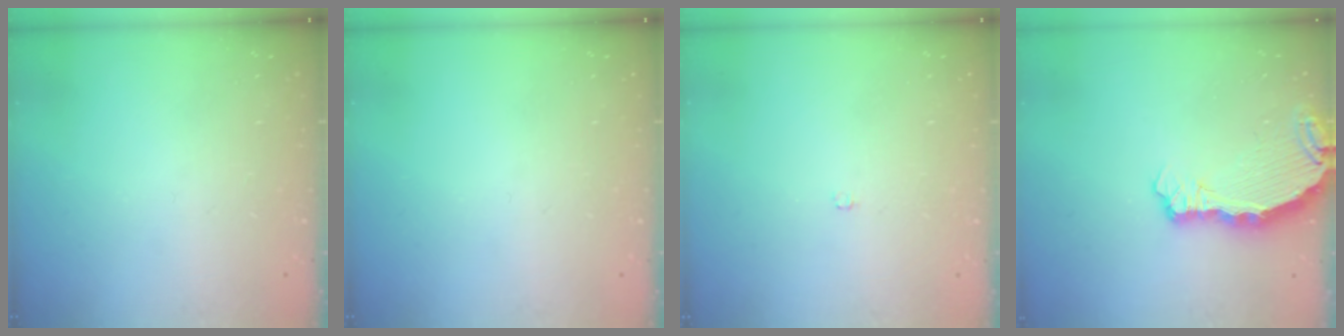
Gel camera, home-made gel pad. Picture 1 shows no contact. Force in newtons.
{"total": 0.0}
{"total": 1.9, "press": 1.9, "slide": 0.3}
{"total": 5.4, "press": 5.3, "slide": 0.6}